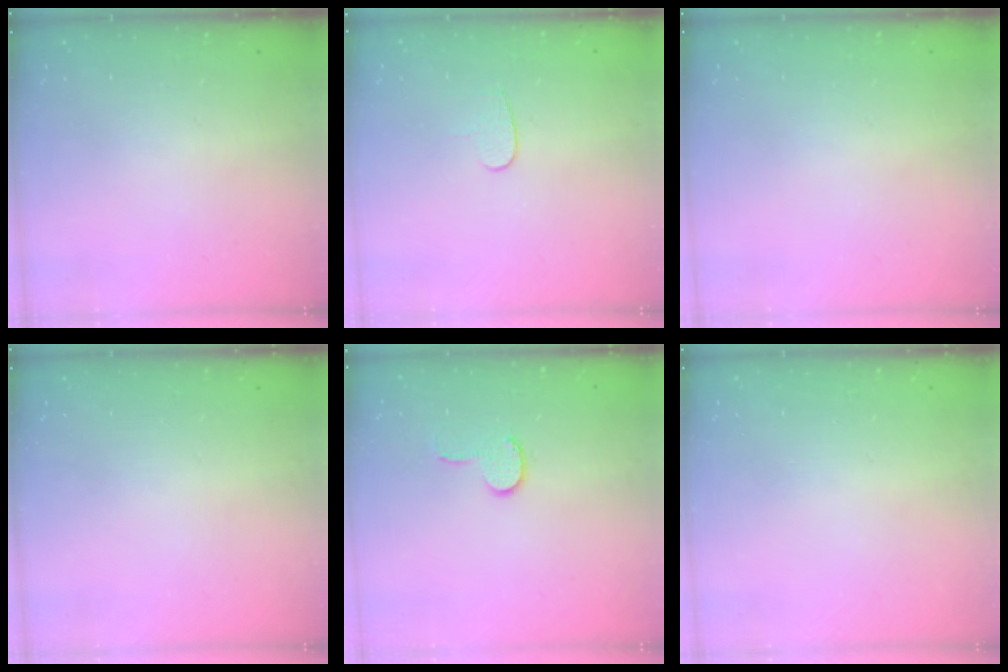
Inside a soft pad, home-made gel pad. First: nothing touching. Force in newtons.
{"total": 3.7, "press": 3.7, "slide": 0.3}
{"total": 0.6, "press": 0.6, "slide": 0.2}
{"total": 0.0}
{"total": 6.9, "press": 6.8, "slide": 0.7}
{"total": 0.5, "press": 0.5, "slide": 0.1}